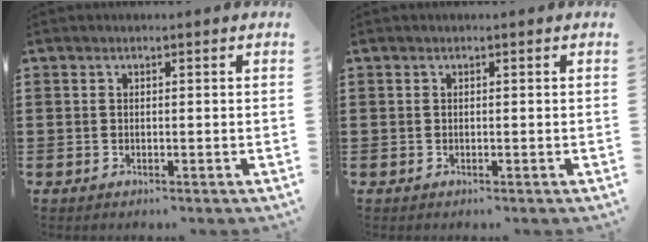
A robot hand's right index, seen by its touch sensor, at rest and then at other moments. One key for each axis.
{"total": 0.0}